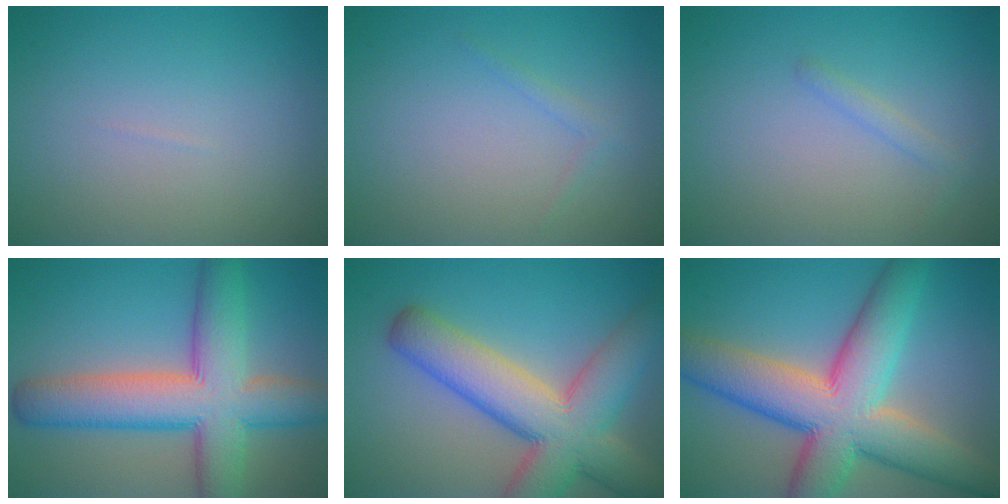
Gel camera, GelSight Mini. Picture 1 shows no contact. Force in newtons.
{"total": 0.8, "press": 0.8, "slide": 0.0}
{"total": 1.1, "press": 1.1, "slide": 0.0}
{"total": 10.5, "press": 10.5, "slide": 0.5}
{"total": 10.5, "press": 10.4, "slide": 0.9}
{"total": 12.2, "press": 12.2, "slide": 0.8}